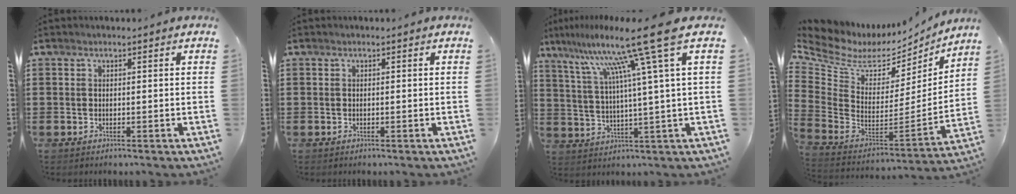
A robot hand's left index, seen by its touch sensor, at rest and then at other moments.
{"total": 0.0}
{"total": 14.4, "force": [7.8, -1.6, 11.9], "torque": [-0.253, -0.036, 0.108]}
{"total": 6.2, "force": [4.0, 4.1, 2.5], "torque": [-0.090, -0.043, 0.066]}